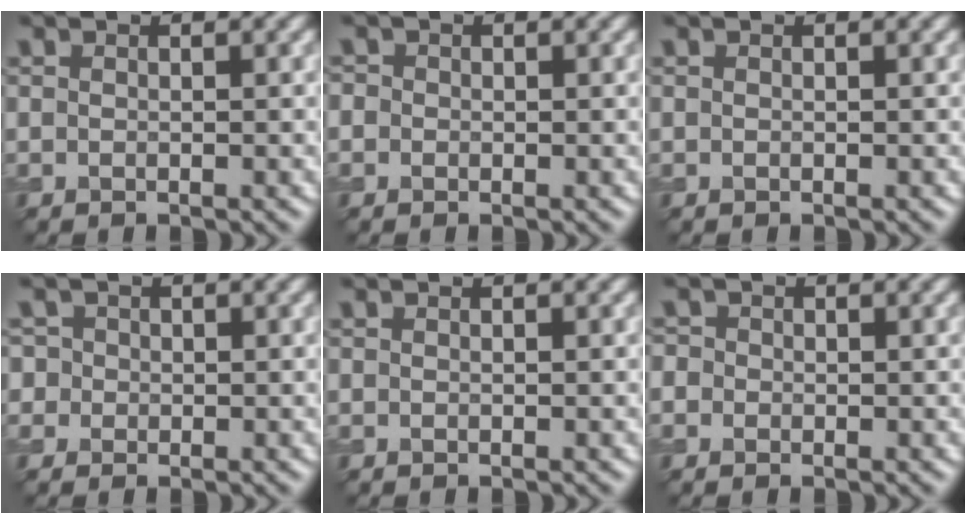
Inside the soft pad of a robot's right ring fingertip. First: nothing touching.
{"total": 0.7, "force": [0.0, 0.7, 0.1], "torque": [-0.003, 0.004, -0.004]}
{"total": 0.0}
{"total": 2.4, "force": [0.4, 2.2, 0.6], "torque": [0.010, 0.024, -0.023]}
{"total": 0.0}
{"total": 1.2, "force": [-0.1, 1.1, 0.2], "torque": [-0.001, 0.008, -0.014]}